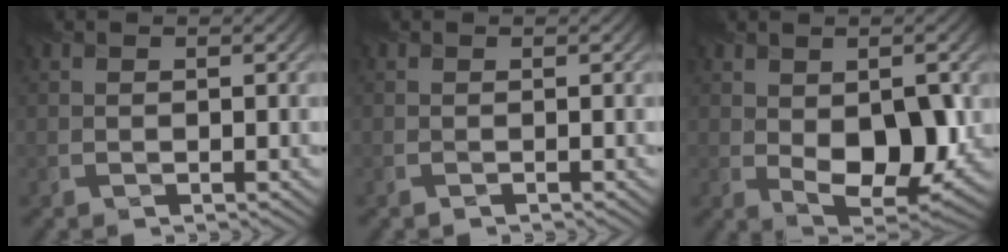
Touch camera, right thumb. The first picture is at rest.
{"total": 0.0}
{"total": 10.1, "force": [-0.7, 6.0, 8.1], "torque": [-0.146, -0.030, 0.007]}